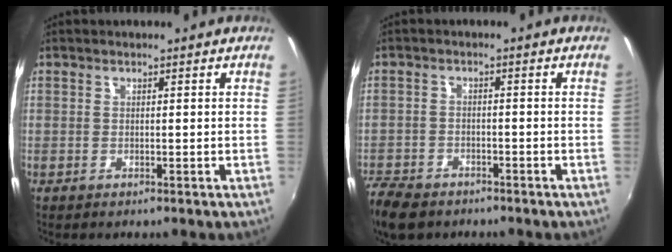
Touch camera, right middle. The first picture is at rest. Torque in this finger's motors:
{"motor_torque": [0.95, -1.01, 0.04, 0.05]}